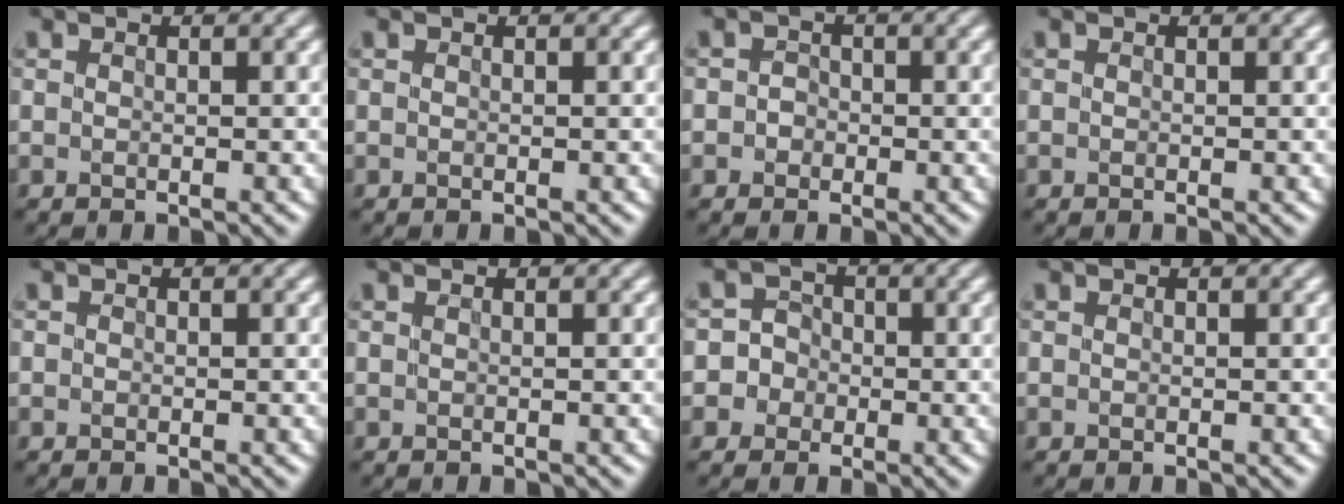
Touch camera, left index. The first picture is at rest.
{"total": 0.0}
{"total": 1.5, "force": [-0.4, 1.4, 0.1], "torque": [0.022, 0.008, -0.017]}
{"total": 0.0}
{"total": 0.0}
{"total": 0.0}
{"total": 5.2, "force": [-1.8, 4.8, 0.4], "torque": [0.007, 0.016, -0.058]}
{"total": 0.0}